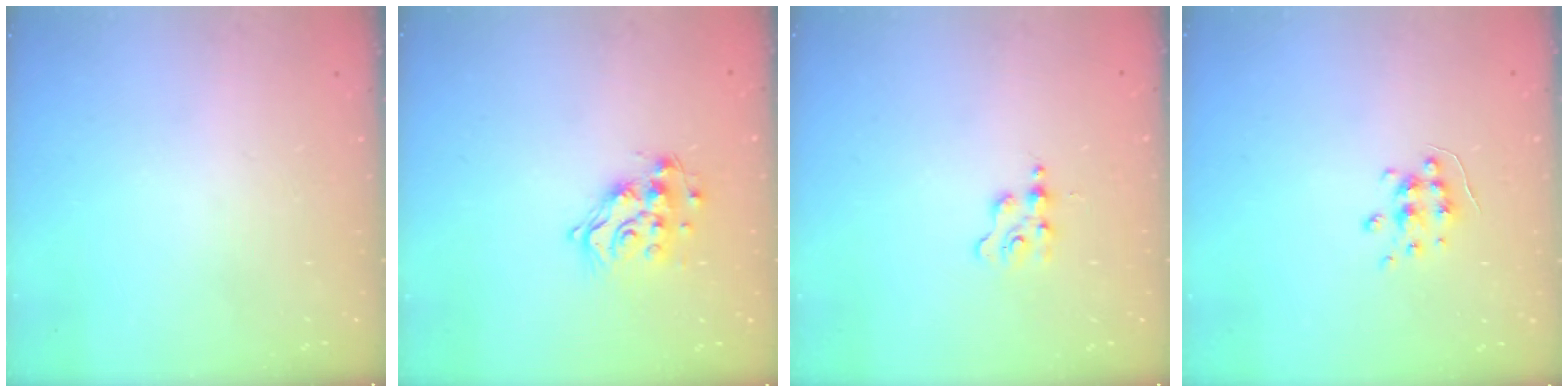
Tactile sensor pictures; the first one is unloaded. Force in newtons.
{"total": 13.1, "press": 13.1, "slide": 0.8}
{"total": 1.4, "press": 1.3, "slide": 0.3}
{"total": 6.1, "press": 6.1, "slide": 0.6}